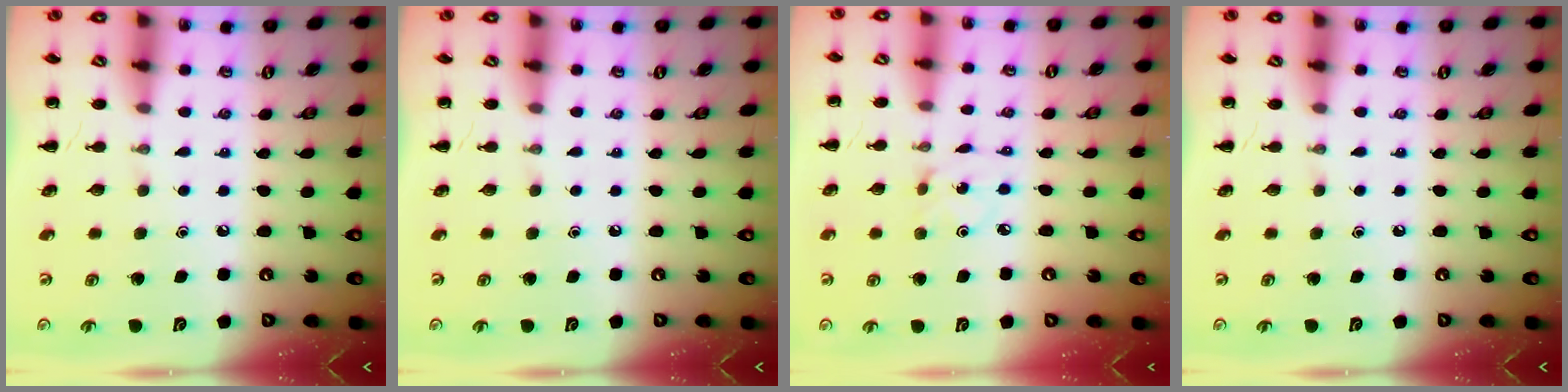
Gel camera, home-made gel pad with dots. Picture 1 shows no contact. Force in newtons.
{"total": 0.0}
{"total": 1.0, "press": 1.0, "slide": 0.2}
{"total": 0.0}